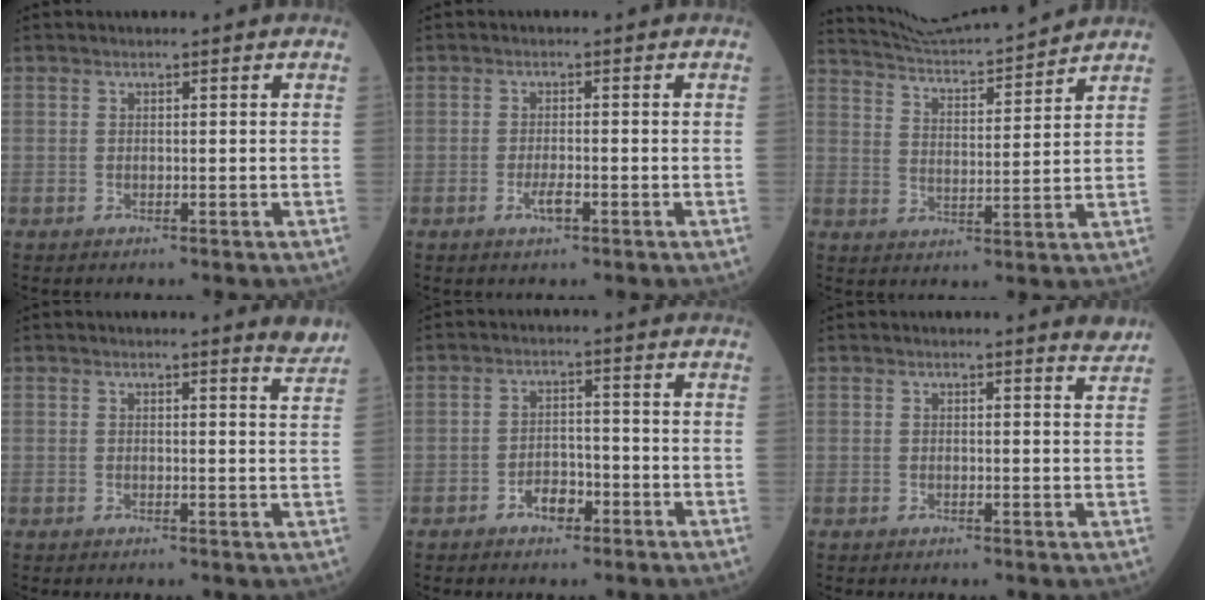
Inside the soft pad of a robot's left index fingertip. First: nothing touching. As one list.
[{"total": 2.2, "force": [-1.1, 0.5, 1.8], "torque": [-0.039, -0.001, -0.019]}, {"total": 14.0, "force": [13.4, -0.7, 3.8], "torque": [-0.078, 0.003, 0.213]}, {"total": 2.7, "force": [2.5, -0.4, 0.7], "torque": [-0.012, -0.025, 0.015]}, {"total": 3.7, "force": [-2.2, 2.0, 2.2], "torque": [-0.038, 0.007, -0.038]}, {"total": 2.0, "force": [1.9, -0.3, 0.4], "torque": [-0.008, -0.018, 0.011]}]